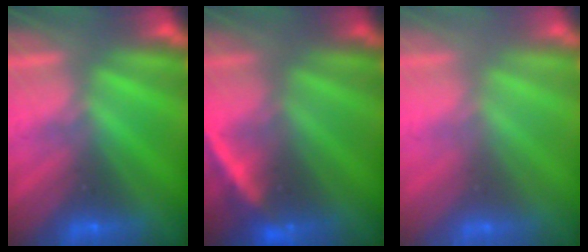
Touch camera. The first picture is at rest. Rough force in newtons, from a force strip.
{"total": 2.2}
{"total": 2.3}